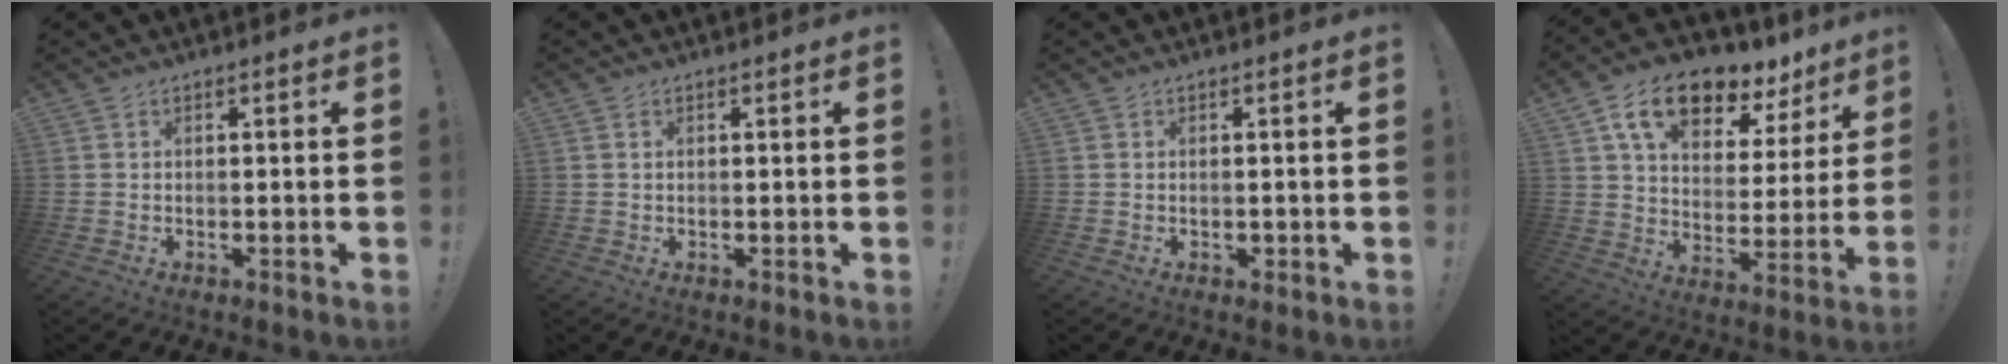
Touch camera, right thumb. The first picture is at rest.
{"total": 0.5, "force": [0.3, 0.3, 0.3], "torque": [-0.008, 0.003, 0.007]}
{"total": 0.8, "force": [-0.1, 0.8, 0.2], "torque": [-0.003, 0.002, -0.001]}
{"total": 15.7, "force": [10.0, 8.3, 8.9], "torque": [-0.151, -0.055, 0.178]}